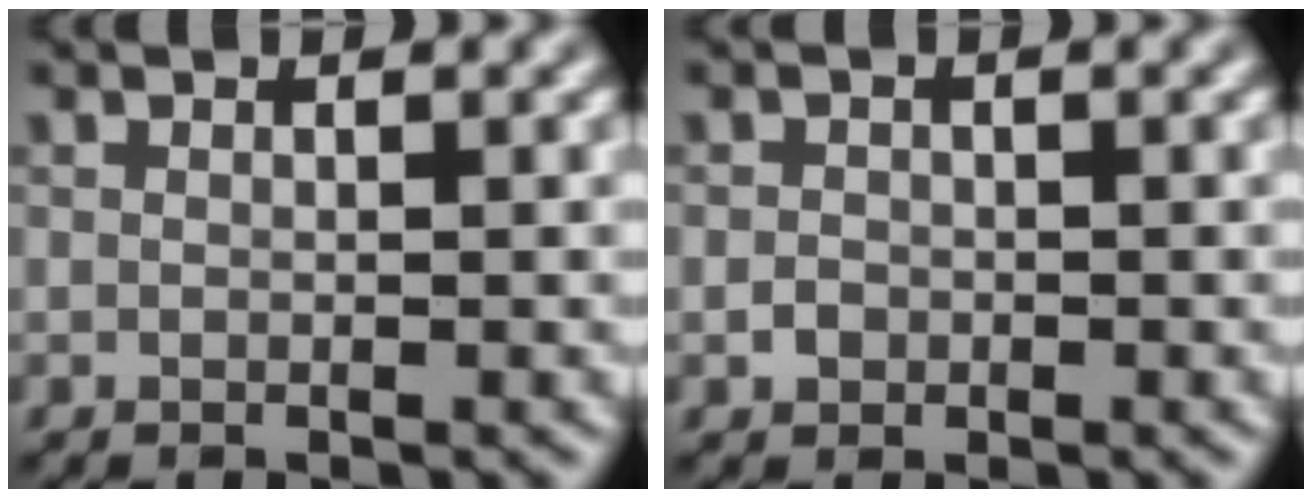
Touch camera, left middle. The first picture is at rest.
{"total": 0.9, "force": [-0.3, 0.8, 0.3], "torque": [-0.002, -0.001, -0.007]}